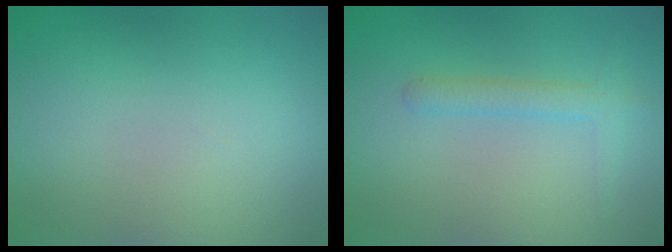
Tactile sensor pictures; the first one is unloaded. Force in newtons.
{"total": 1.7, "press": 1.7, "slide": 0.1}